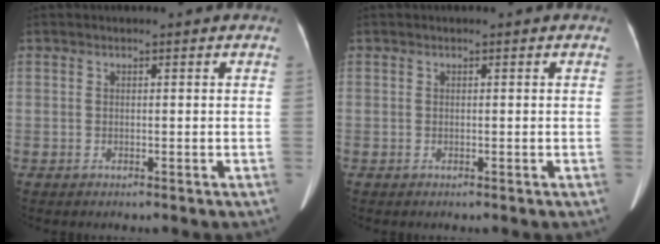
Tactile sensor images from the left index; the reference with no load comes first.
{"total": 0.0}